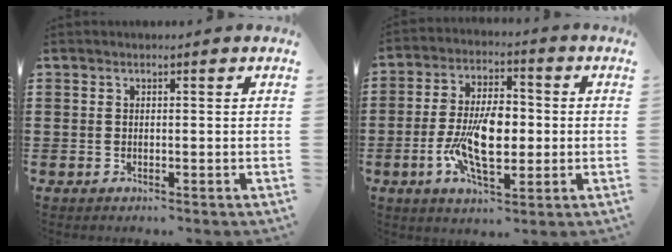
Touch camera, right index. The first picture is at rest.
{"total": 10.5, "force": [-1.4, 5.3, 8.9], "torque": [-0.196, 0.001, -0.030]}